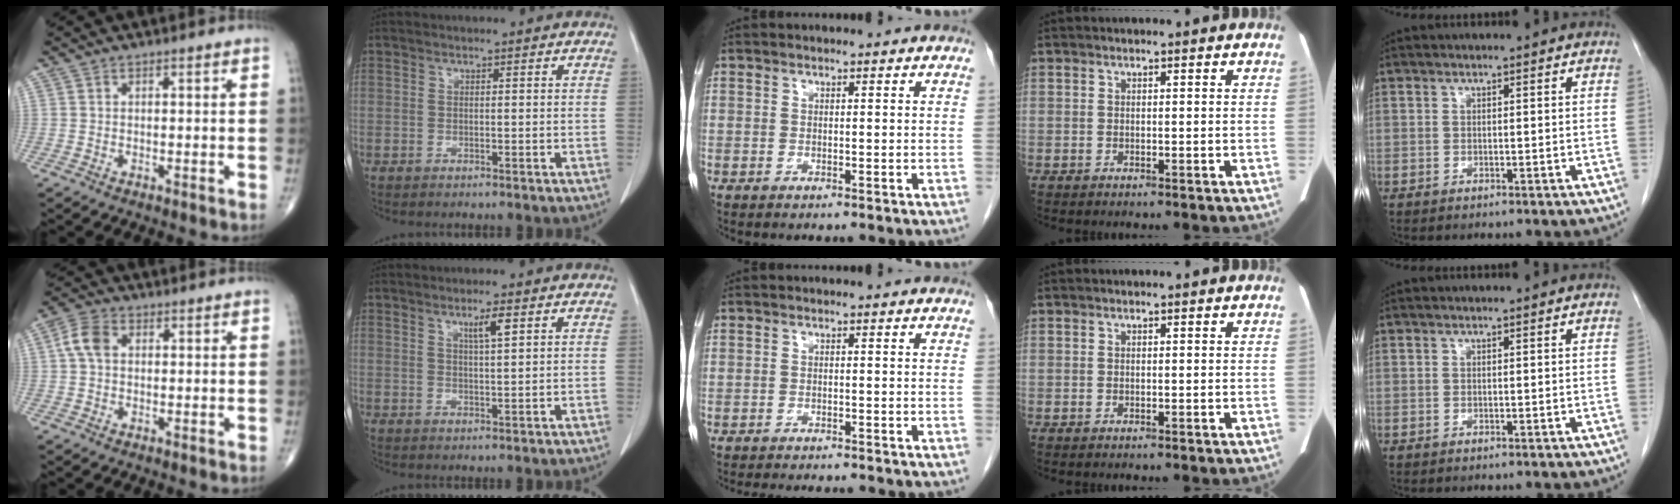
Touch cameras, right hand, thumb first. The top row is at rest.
{"thumb": {"total": 4.9, "force": [0.7, 3.4, 3.5], "torque": [-0.074, 0.015, 0.009]}, "index": {"total": 2.9, "force": [1.5, 0.1, 2.5], "torque": [-0.045, -0.003, 0.026]}, "middle": {"total": 6.7, "force": [-6.1, 1.0, 2.5], "torque": [-0.030, -0.008, -0.084]}}